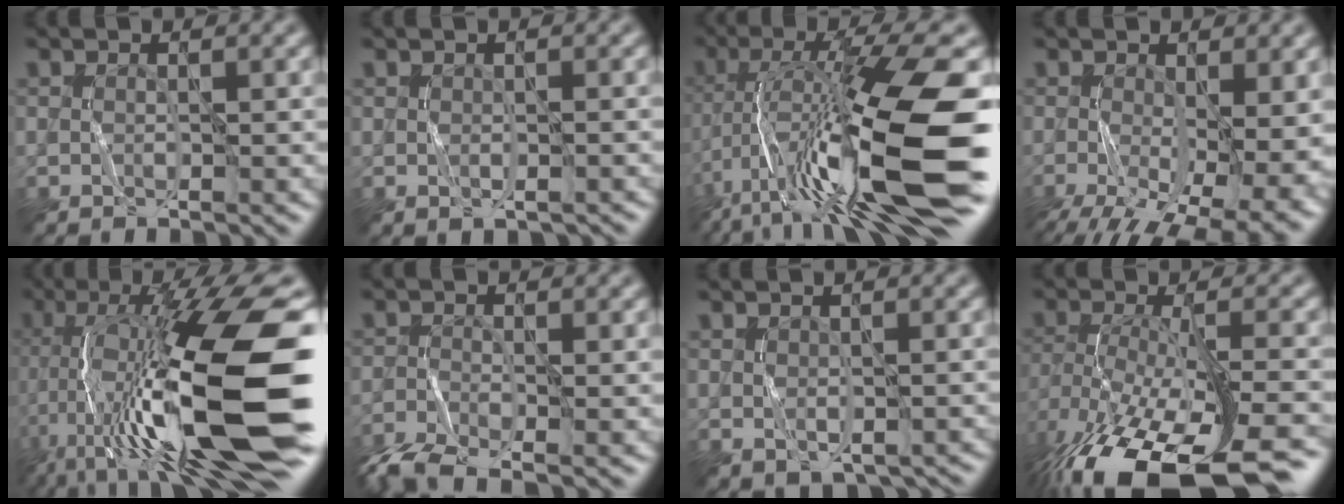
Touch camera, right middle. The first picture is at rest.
{"total": 0.7, "force": [-0.2, 0.3, 0.6], "torque": [-0.013, -0.005, 0.005]}
{"total": 15.7, "force": [-5.8, 3.1, 14.3], "torque": [-0.257, 0.015, -0.085]}
{"total": 13.7, "force": [-3.9, 6.3, 11.5], "torque": [-0.186, -0.041, -0.033]}
{"total": 19.0, "force": [-3.8, 5.3, 17.9], "torque": [-0.313, 0.019, -0.067]}
{"total": 4.5, "force": [-3.6, 1.0, 2.5], "torque": [-0.059, -0.012, -0.075]}
{"total": 1.4, "force": [-0.1, 0.8, 1.0], "torque": [-0.021, -0.008, 0.010]}
{"total": 15.0, "force": [-10.9, 5.0, 9.1], "torque": [-0.199, -0.037, -0.140]}